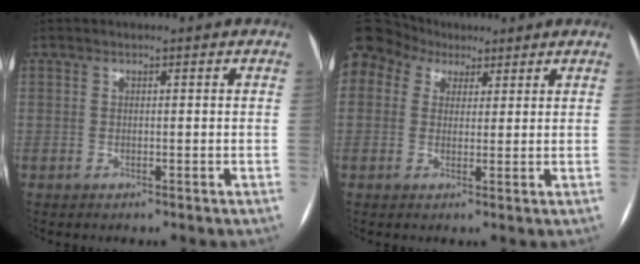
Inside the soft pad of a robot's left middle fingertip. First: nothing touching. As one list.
[{"total": 15.9, "force": [8.6, 11.9, 6.1], "torque": [-0.187, 0.090, 0.165]}]